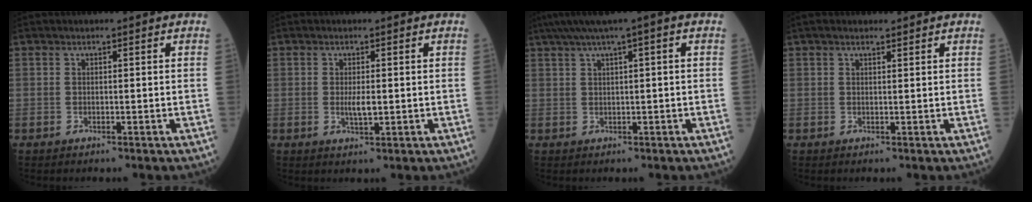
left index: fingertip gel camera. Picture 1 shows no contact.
{"total": 3.0, "force": [-0.1, 0.8, 2.9], "torque": [-0.058, -0.004, 0.000]}
{"total": 5.6, "force": [2.9, -0.1, 4.8], "torque": [-0.086, 0.030, 0.051]}
{"total": 1.8, "force": [1.5, 0.4, 1.0], "torque": [-0.020, 0.016, 0.022]}